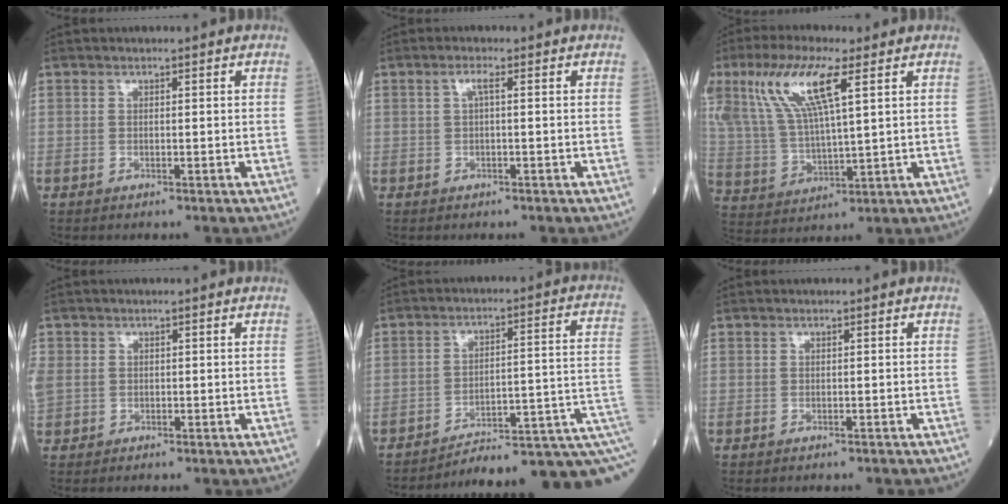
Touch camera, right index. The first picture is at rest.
{"total": 1.4, "force": [0.2, 0.1, 1.4], "torque": [-0.027, 0.004, 0.002]}
{"total": 13.8, "force": [6.5, 2.7, 11.9], "torque": [-0.268, 0.013, 0.128]}
{"total": 2.7, "force": [0.0, 2.4, 1.3], "torque": [-0.056, 0.015, 0.005]}
{"total": 13.2, "force": [-8.6, 0.8, 10.1], "torque": [-0.100, 0.064, -0.112]}
{"total": 1.7, "force": [-1.5, 0.5, 0.5], "torque": [-0.012, -0.002, -0.018]}